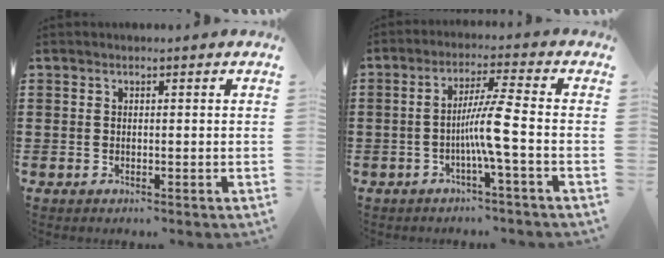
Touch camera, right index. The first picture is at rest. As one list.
[{"total": 6.6, "force": [-1.8, -0.6, 6.3], "torque": [-0.110, -0.003, -0.038]}]